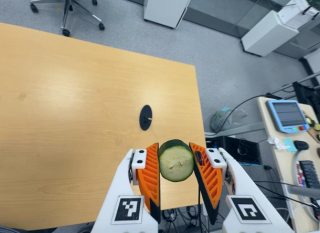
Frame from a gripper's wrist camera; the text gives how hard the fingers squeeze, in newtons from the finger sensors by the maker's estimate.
{"total": 9.8, "left": 9.6, "right": 10.0}